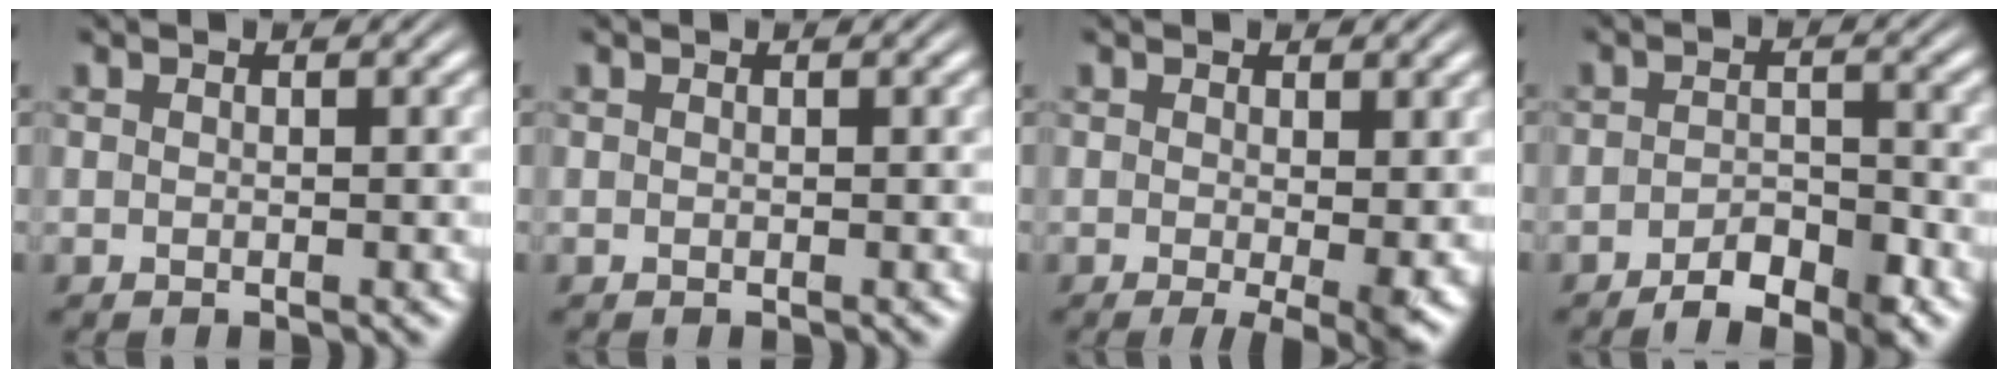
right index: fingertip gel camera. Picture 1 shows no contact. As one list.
[{"total": 0.0}, {"total": 3.2, "force": [-1.3, 0.8, 2.8], "torque": [-0.034, -0.018, -0.014]}, {"total": 4.0, "force": [-3.1, 1.4, 2.1], "torque": [-0.024, -0.001, -0.059]}]